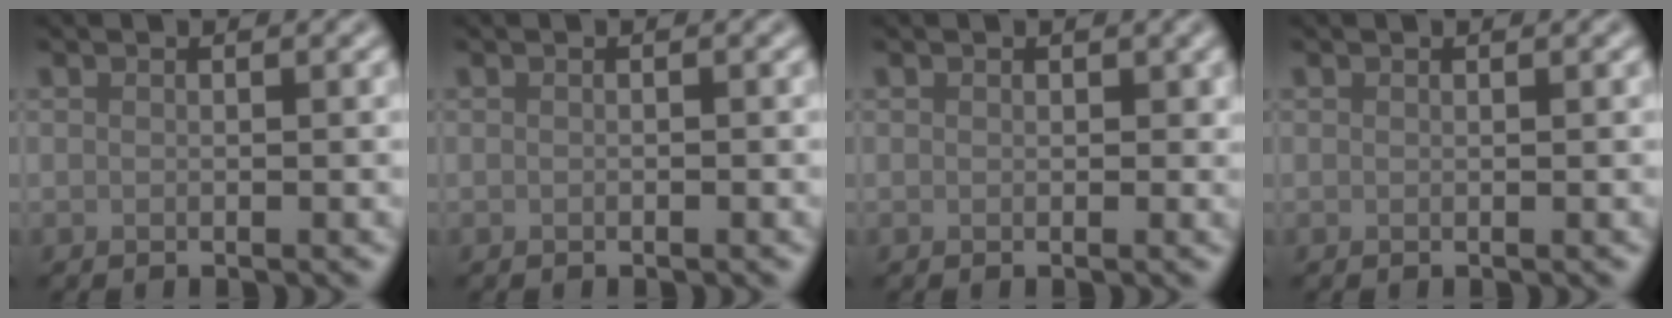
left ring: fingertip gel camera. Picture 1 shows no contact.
{"total": 0.0}
{"total": 0.7, "force": [0.1, 0.6, 0.3], "torque": [-0.001, -0.003, -0.001]}
{"total": 0.0}